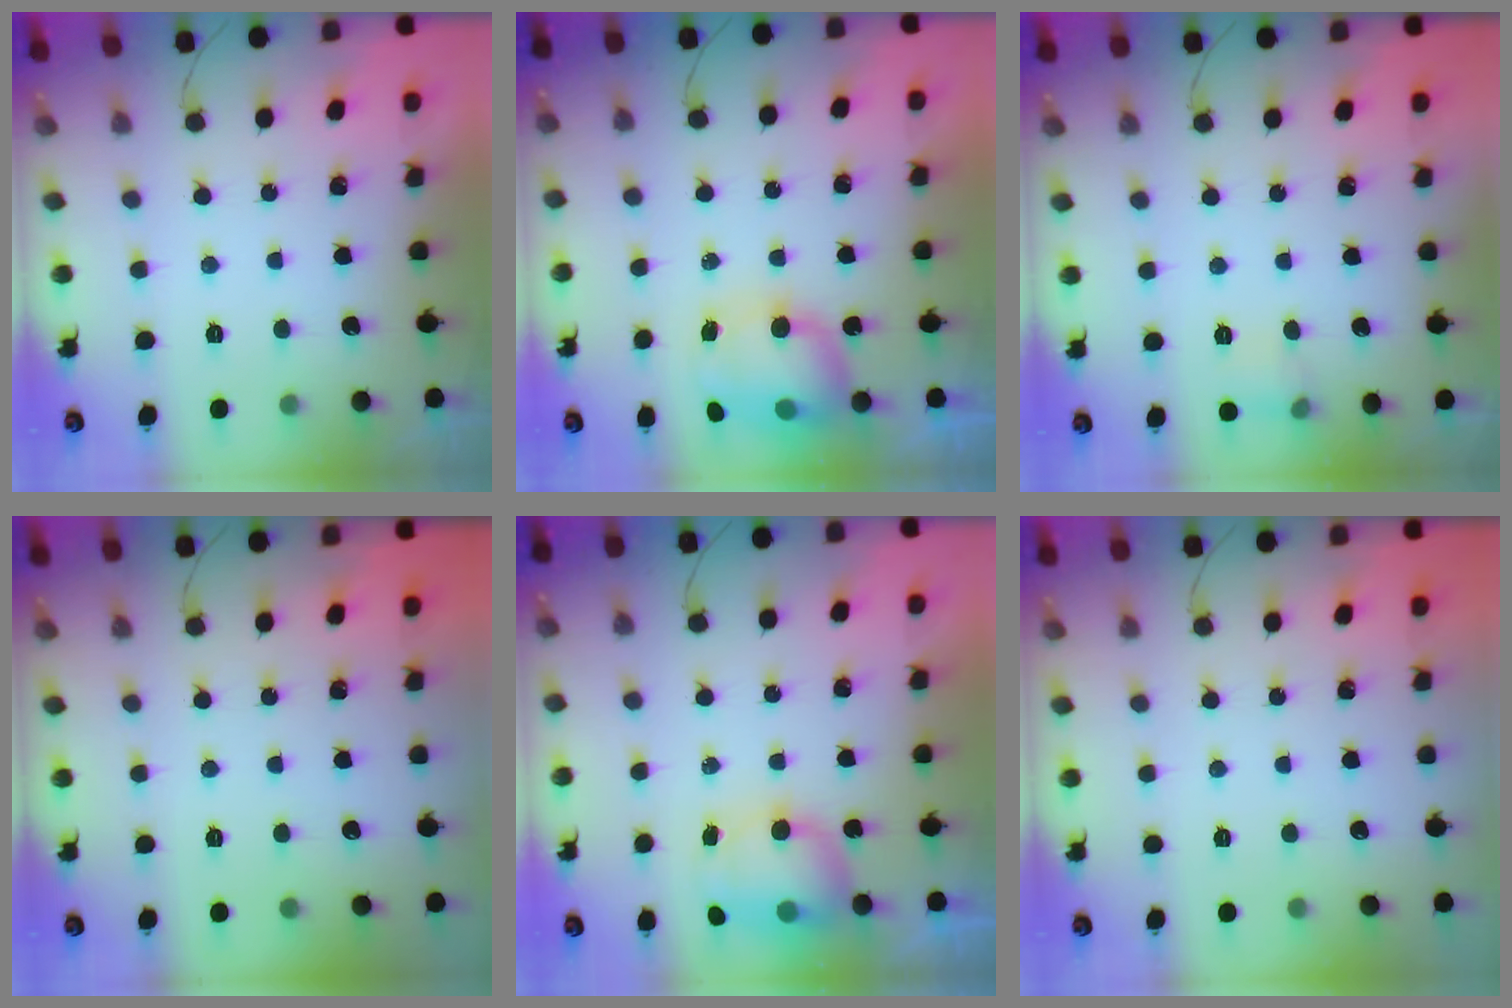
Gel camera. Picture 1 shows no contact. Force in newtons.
{"total": 8.7, "press": 8.6, "slide": 1.6}
{"total": 6.0, "press": 5.7, "slide": 1.8}
{"total": 0.0}
{"total": 7.6, "press": 7.2, "slide": 2.3}
{"total": 0.0}